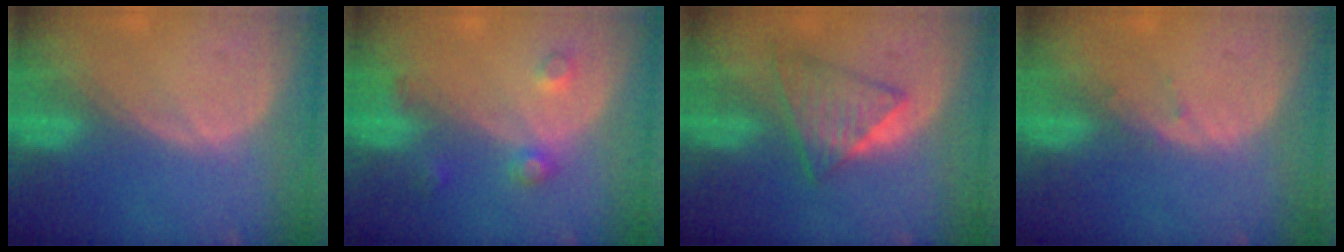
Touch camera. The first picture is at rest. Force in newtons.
{"total": 3.5, "press": 3.3, "slide": 1.2}
{"total": 5.9, "press": 5.8, "slide": 1.1}
{"total": 0.9, "press": 0.6, "slide": 0.6}